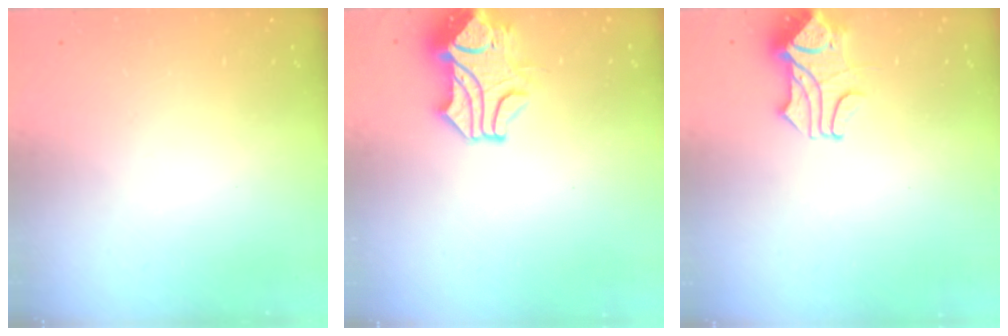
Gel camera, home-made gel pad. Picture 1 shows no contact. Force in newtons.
{"total": 2.7, "press": 2.3, "slide": 1.4}
{"total": 1.6, "press": 1.2, "slide": 1.0}